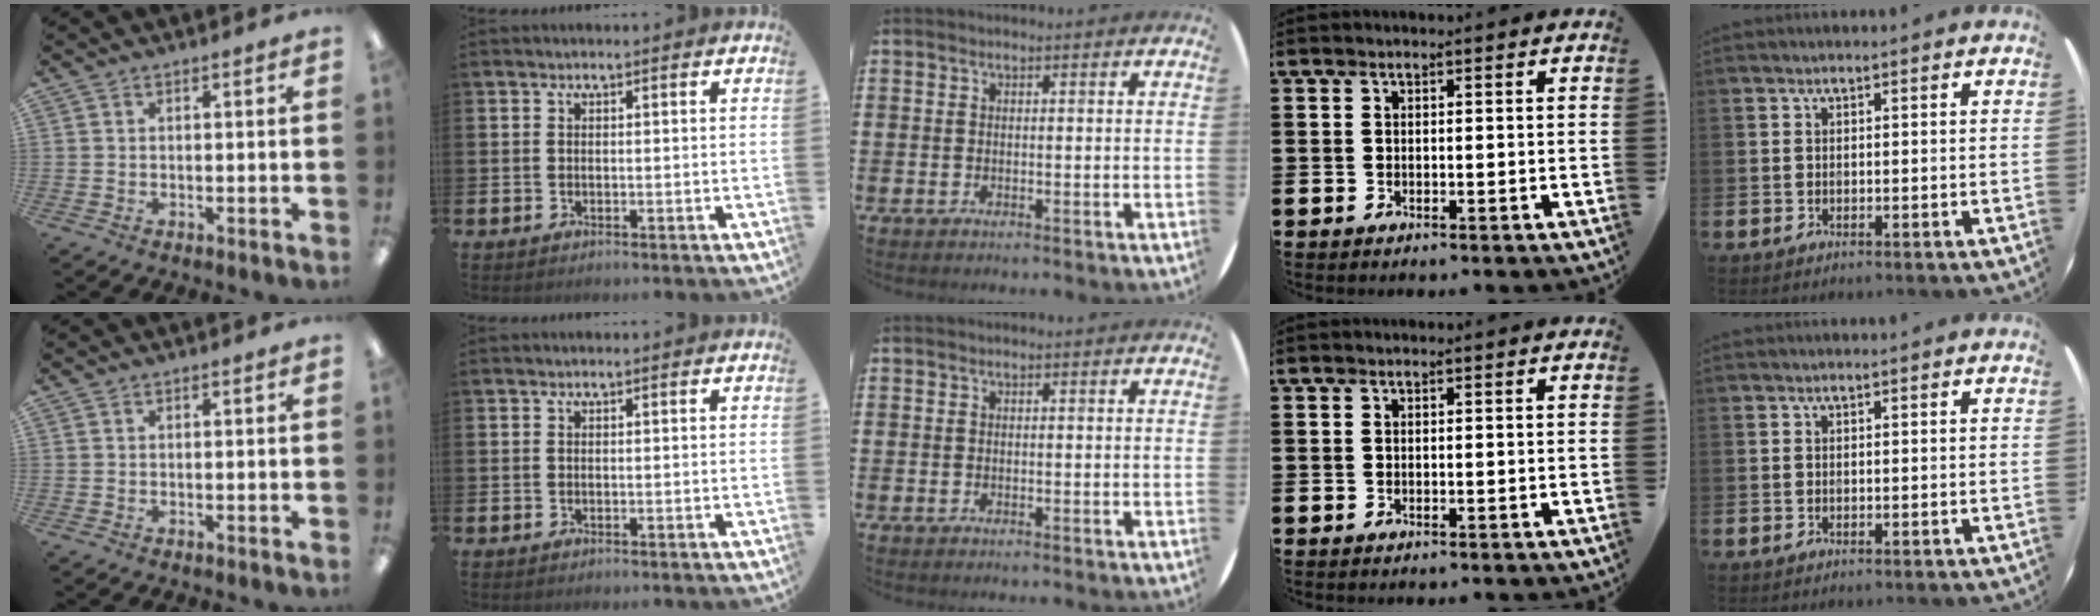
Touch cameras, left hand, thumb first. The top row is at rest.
{}